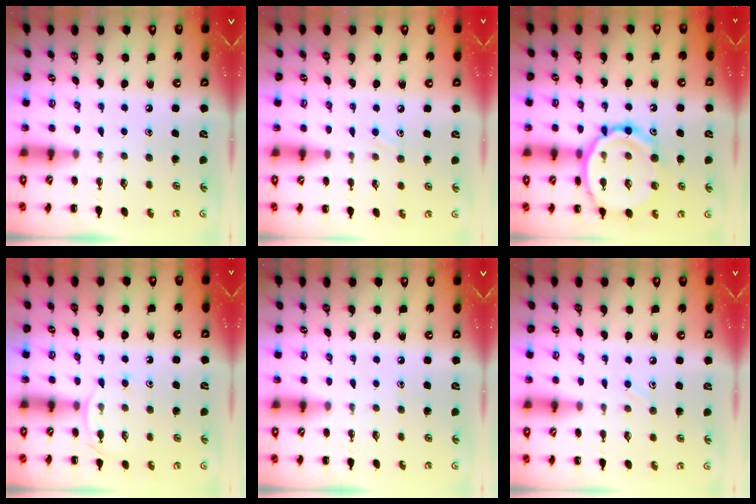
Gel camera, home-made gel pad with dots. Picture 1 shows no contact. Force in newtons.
{"total": 5.7, "press": 5.4, "slide": 1.9}
{"total": 18.5, "press": 18.3, "slide": 2.4}
{"total": 6.9, "press": 6.7, "slide": 1.8}
{"total": 0.0}
{"total": 5.2, "press": 5.0, "slide": 1.6}